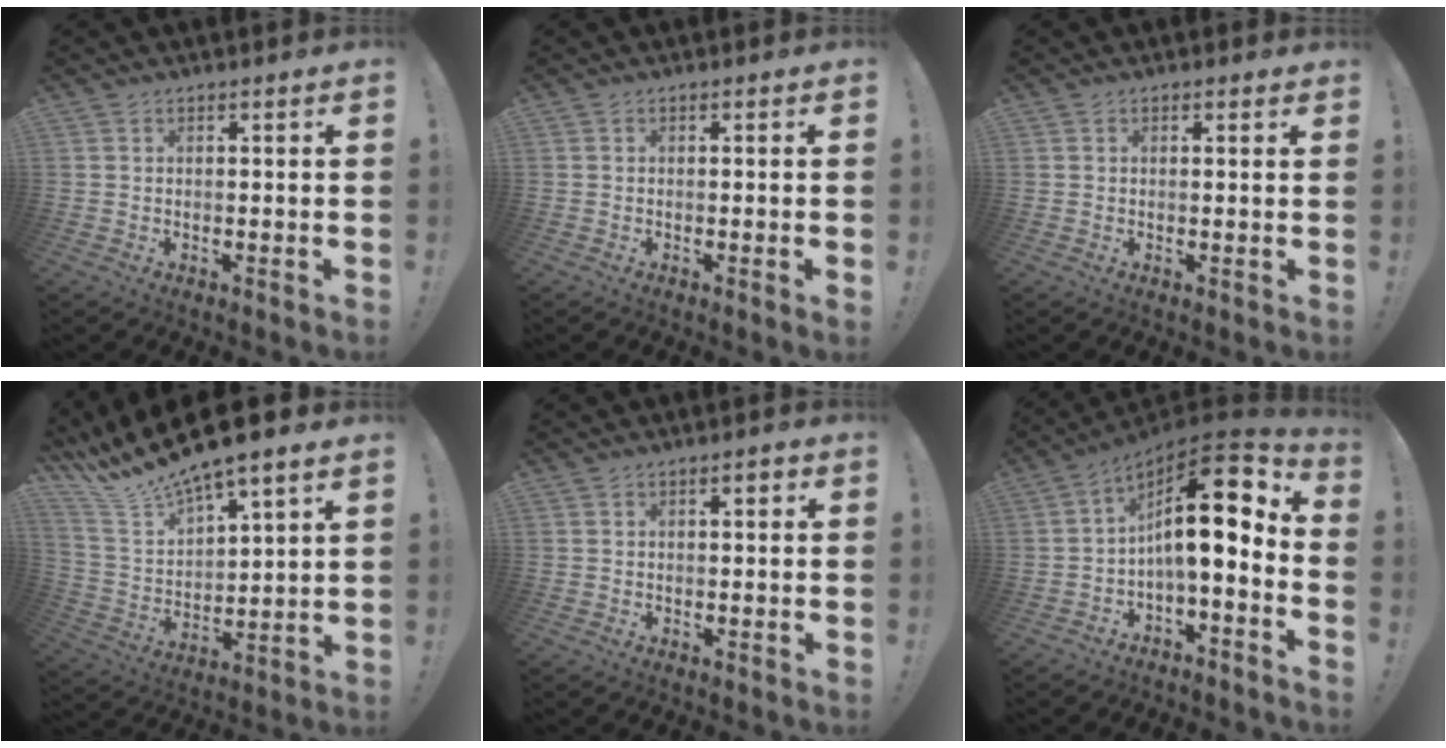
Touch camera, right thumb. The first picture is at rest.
{"total": 1.2, "force": [-0.3, -0.4, 1.1], "torque": [-0.025, 0.003, -0.006]}
{"total": 0.8, "force": [0.5, 0.6, 0.1], "torque": [0.013, -0.004, 0.007]}
{"total": 13.7, "force": [11.5, 2.9, 6.8], "torque": [-0.150, -0.092, 0.202]}
{"total": 1.5, "force": [0.3, 0.6, 1.3], "torque": [-0.019, 0.003, 0.002]}
{"total": 16.1, "force": [3.2, 4.7, 15.0], "torque": [-0.240, -0.026, 0.049]}